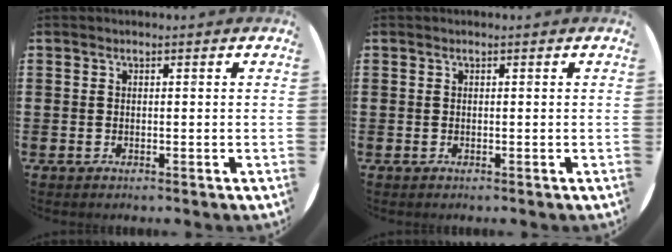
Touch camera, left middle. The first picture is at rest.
{"total": 0.0}